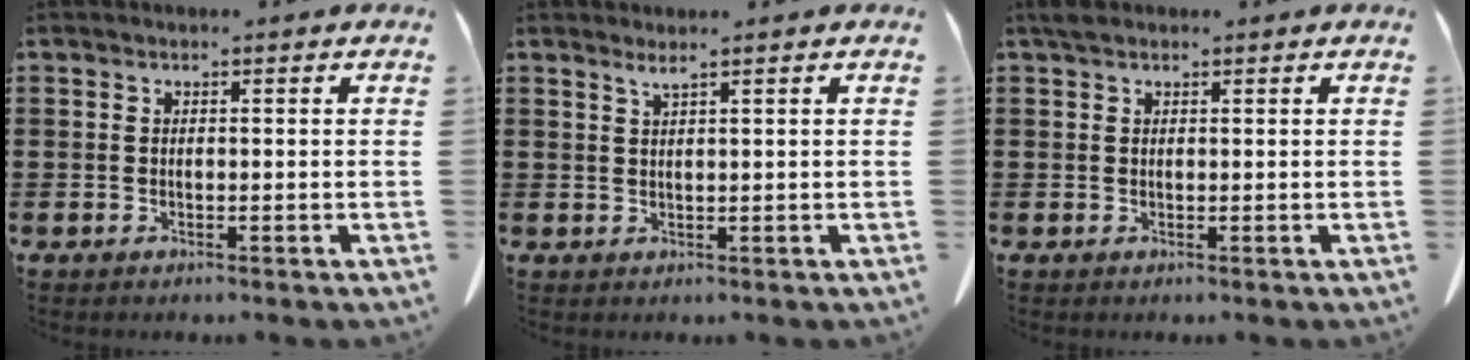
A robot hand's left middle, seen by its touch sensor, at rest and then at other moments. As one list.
[{"total": 1.1, "force": [0.9, -0.2, 0.6], "torque": [-0.012, -0.002, 0.018]}, {"total": 1.4, "force": [1.0, 0.8, 0.6], "torque": [-0.015, 0.004, 0.020]}]